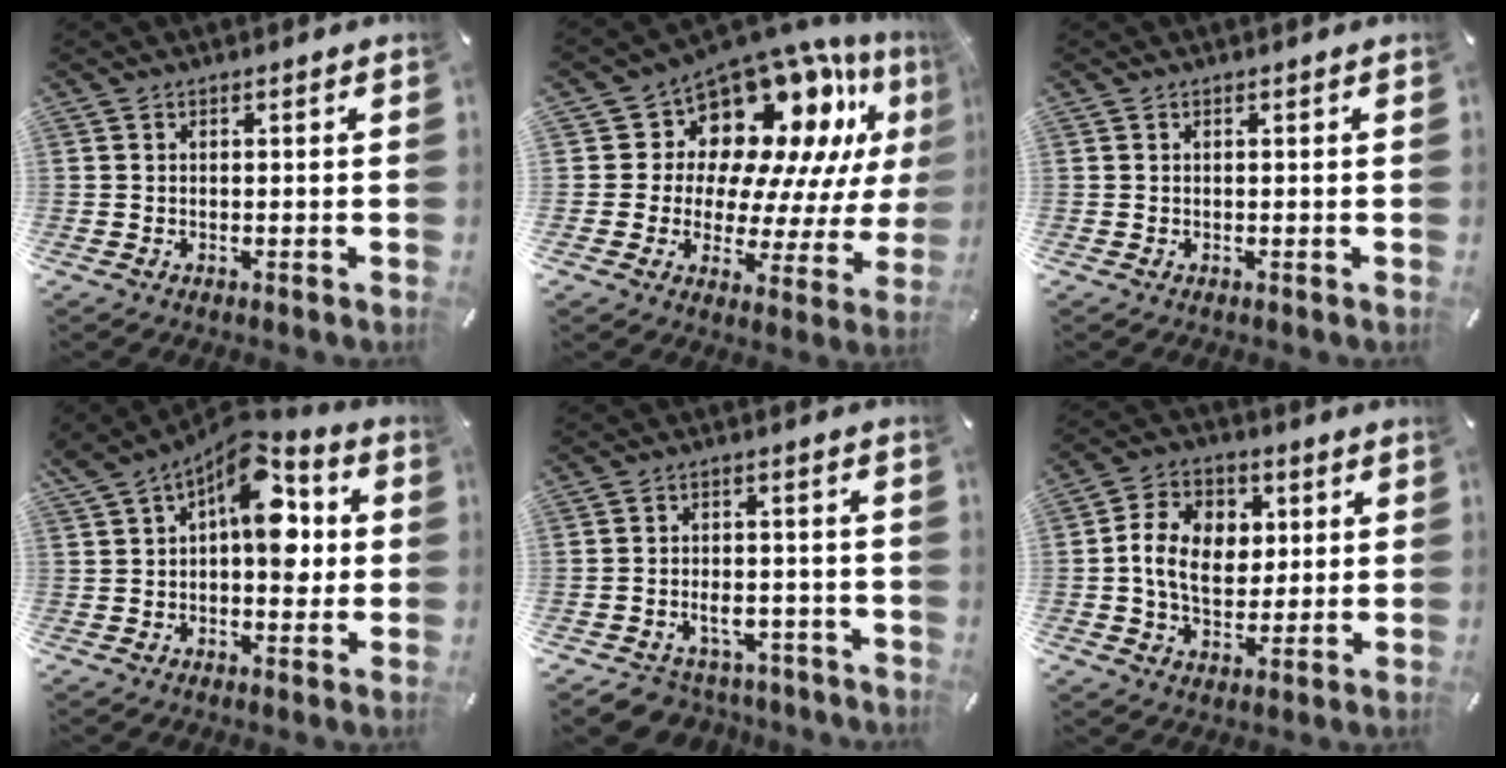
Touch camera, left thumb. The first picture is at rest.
{"total": 14.3, "force": [10.2, 8.4, 5.6], "torque": [-0.091, -0.115, 0.175]}
{"total": 0.0}
{"total": 14.3, "force": [4.2, 8.6, 10.6], "torque": [-0.145, -0.030, 0.072]}
{"total": 6.4, "force": [-3.3, 4.8, 2.8], "torque": [-0.043, 0.028, -0.054]}
{"total": 11.8, "force": [0.5, 9.2, 7.3], "torque": [-0.143, 0.016, 0.009]}